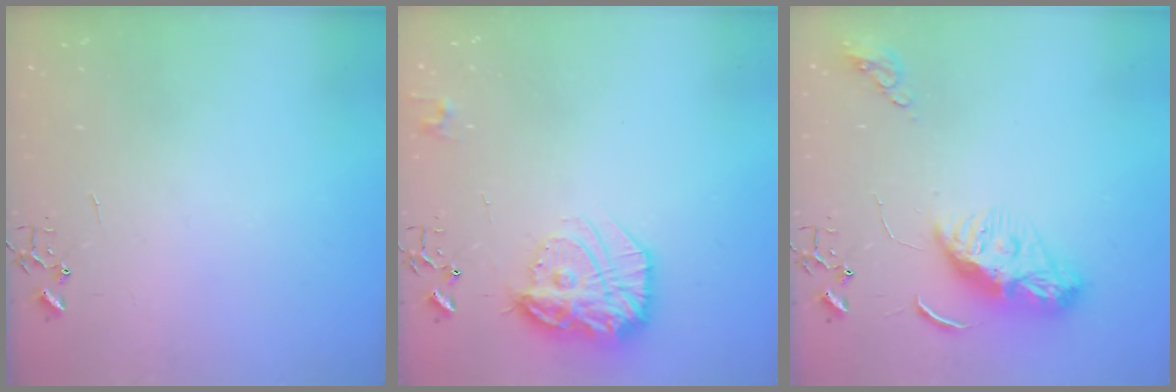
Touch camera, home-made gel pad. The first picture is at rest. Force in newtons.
{"total": 19.0, "press": 19.0, "slide": 1.7}
{"total": 9.9, "press": 9.8, "slide": 1.1}